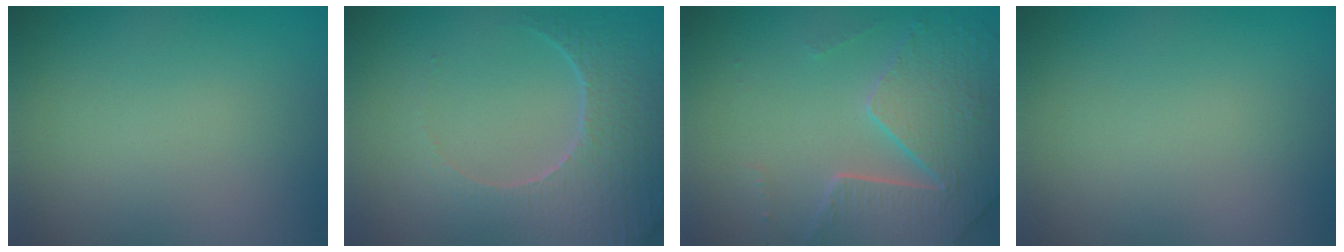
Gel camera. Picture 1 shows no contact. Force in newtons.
{"total": 4.9, "press": 4.7, "slide": 1.4}
{"total": 5.1, "press": 4.6, "slide": 2.1}
{"total": 0.0}